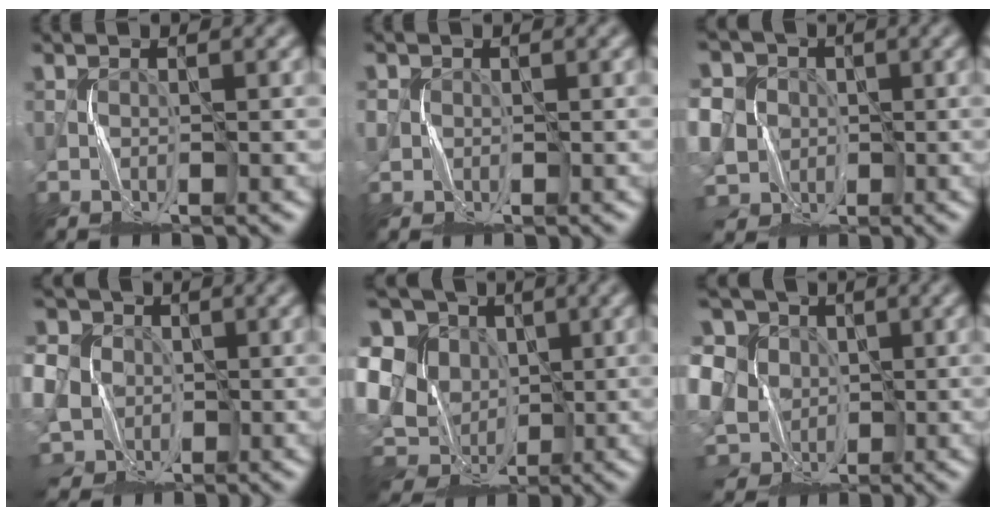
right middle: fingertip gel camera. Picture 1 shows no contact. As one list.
[{"total": 0.8, "force": [0.0, 0.8, -0.3], "torque": [-0.002, -0.003, 0.000]}, {"total": 9.3, "force": [0.8, 8.6, 3.6], "torque": [-0.092, 0.029, -0.030]}, {"total": 11.3, "force": [1.0, 10.5, 4.1], "torque": [-0.127, 0.017, -0.005]}, {"total": 15.3, "force": [0.8, 13.5, 7.1], "torque": [-0.210, 0.013, 0.011]}, {"total": 13.1, "force": [2.1, 10.9, 7.0], "torque": [-0.171, 0.037, 0.003]}]